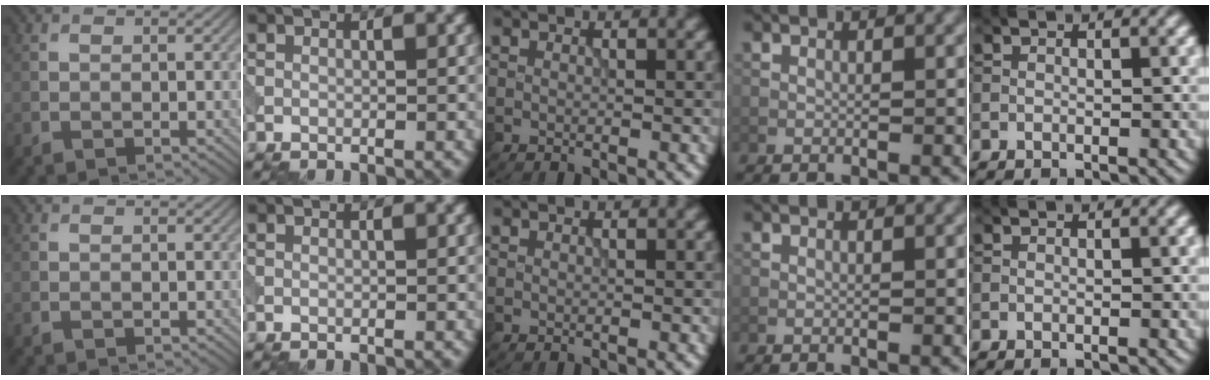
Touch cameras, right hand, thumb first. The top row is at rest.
{}